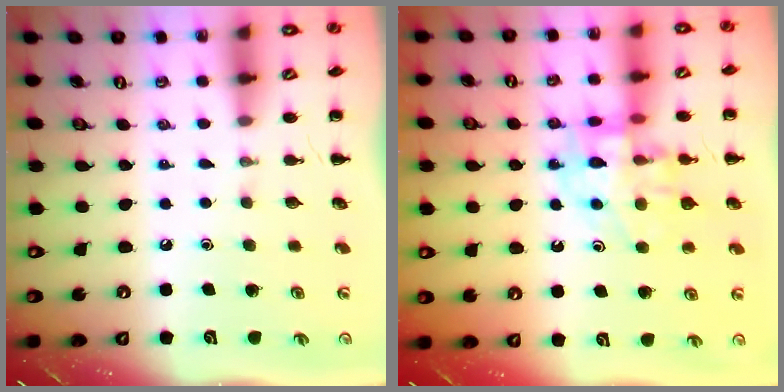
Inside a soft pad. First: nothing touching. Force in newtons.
{"total": 13.9, "press": 13.7, "slide": 2.5}